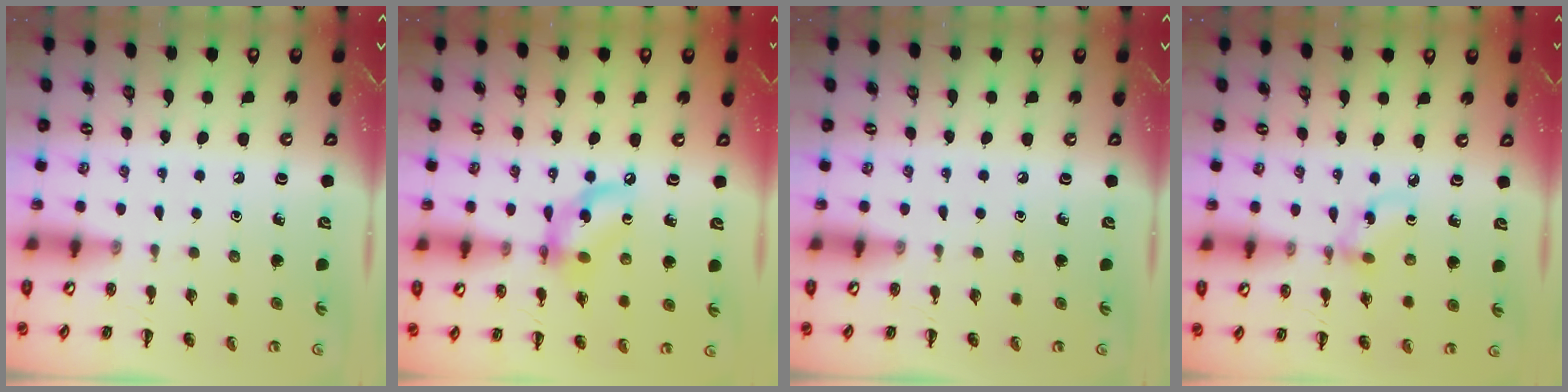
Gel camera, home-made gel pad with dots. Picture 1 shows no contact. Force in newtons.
{"total": 10.9, "press": 10.6, "slide": 2.1}
{"total": 0.0}
{"total": 3.0, "press": 2.9, "slide": 0.7}